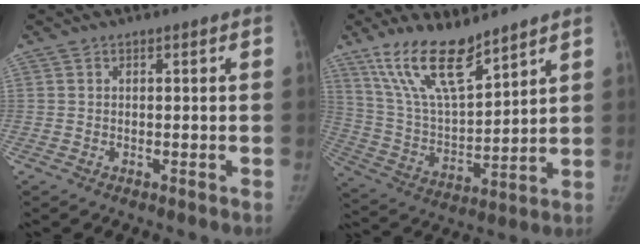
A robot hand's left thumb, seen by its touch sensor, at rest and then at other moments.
{"total": 15.8, "force": [11.4, 4.9, 9.7], "torque": [-0.159, -0.059, 0.229]}